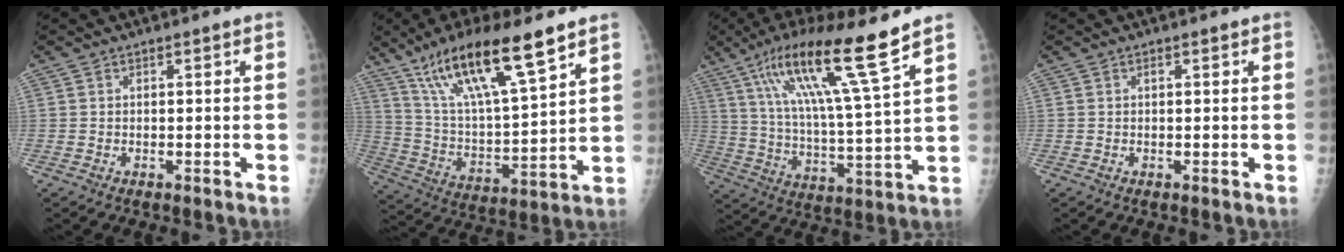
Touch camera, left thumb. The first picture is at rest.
{"total": 20.0, "force": [13.0, 4.0, 14.8], "torque": [-0.253, -0.044, 0.244]}
{"total": 18.5, "force": [11.5, 0.6, 14.5], "torque": [-0.249, -0.046, 0.201]}
{"total": 0.6, "force": [0.3, 0.3, 0.4], "torque": [-0.008, -0.001, 0.004]}